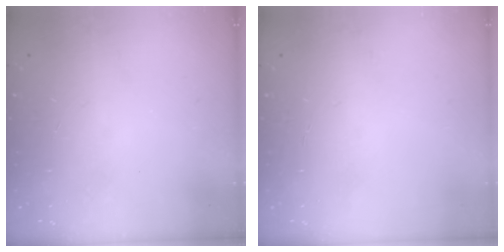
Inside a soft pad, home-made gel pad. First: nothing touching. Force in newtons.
{"total": 2.0, "press": 2.0, "slide": 0.2}